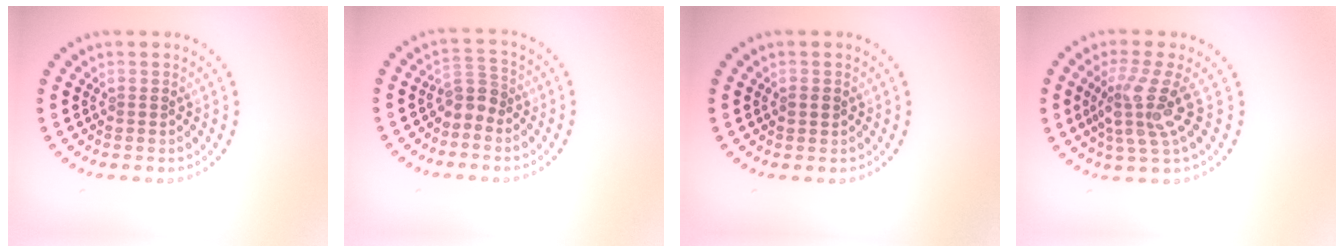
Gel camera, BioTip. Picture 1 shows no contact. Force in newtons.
{"total": 2.1, "press": 1.6, "slide": 1.4}
{"total": 1.1, "press": 1.1, "slide": 0.1}
{"total": 4.0, "press": 3.0, "slide": 2.6}